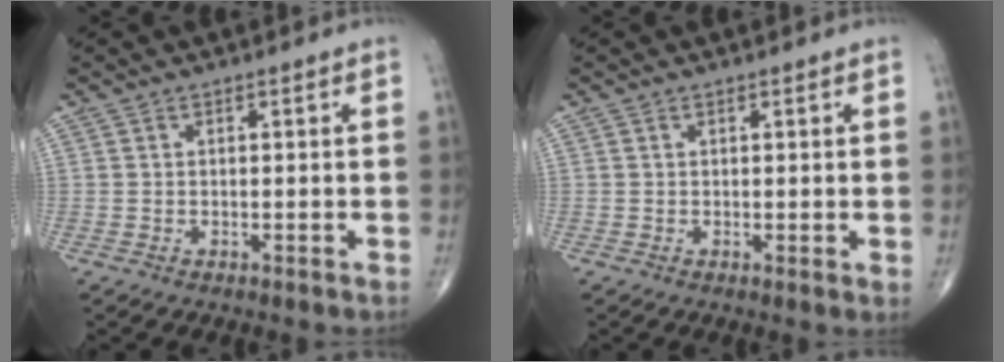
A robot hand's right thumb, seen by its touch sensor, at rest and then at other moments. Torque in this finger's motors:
{"motor_torque": [-0.13, 0.17, -0.01, 0.15, -0.07]}